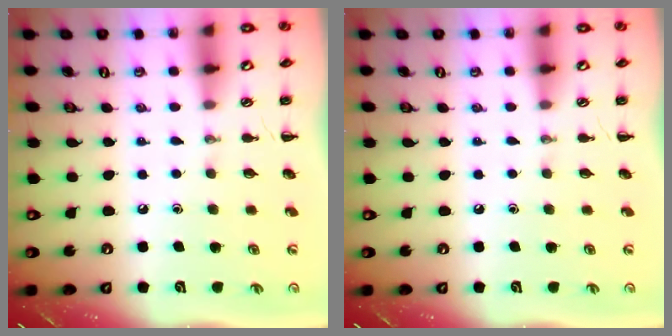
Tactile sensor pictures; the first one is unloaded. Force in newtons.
{"total": 0.0}